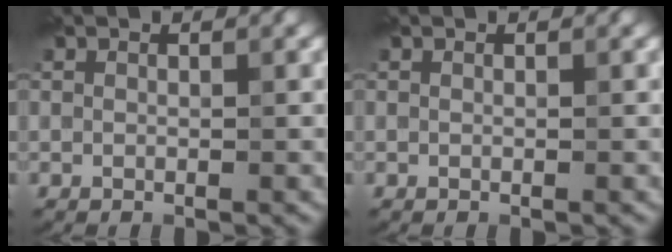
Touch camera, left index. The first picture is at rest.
{"total": 0.0}